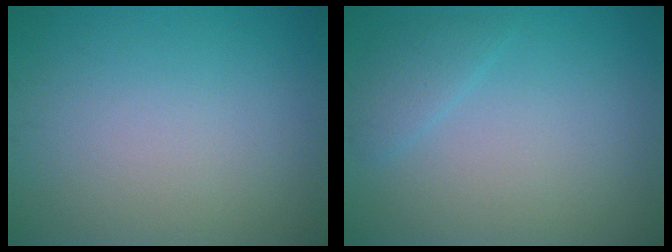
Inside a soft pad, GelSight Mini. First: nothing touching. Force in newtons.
{"total": 1.5, "press": 1.5, "slide": 0.1}